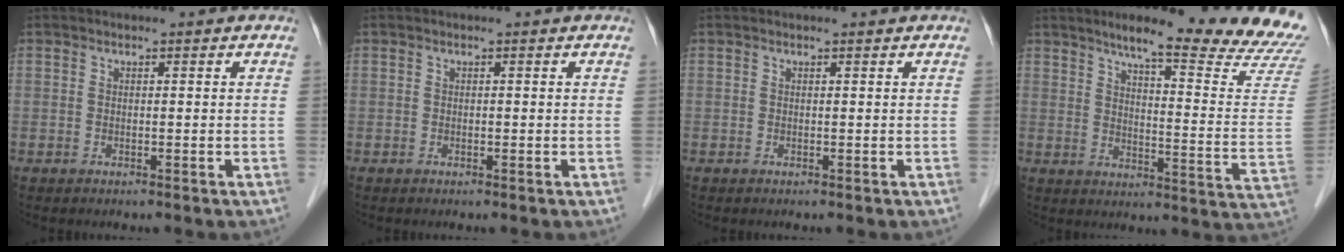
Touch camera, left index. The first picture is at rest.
{"total": 0.0}
{"total": 0.0}
{"total": 20.8, "force": [18.3, -0.2, 9.9], "torque": [-0.132, -0.084, 0.221]}